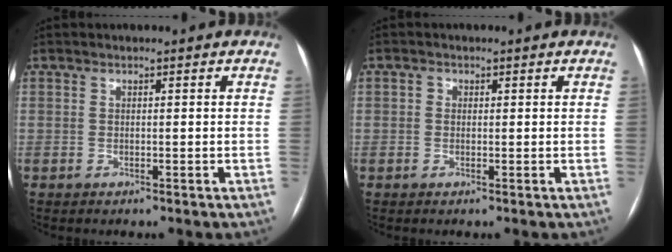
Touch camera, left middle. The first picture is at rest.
{"total": 0.7, "force": [0.1, 0.6, 0.2], "torque": [-0.001, 0.003, 0.000]}